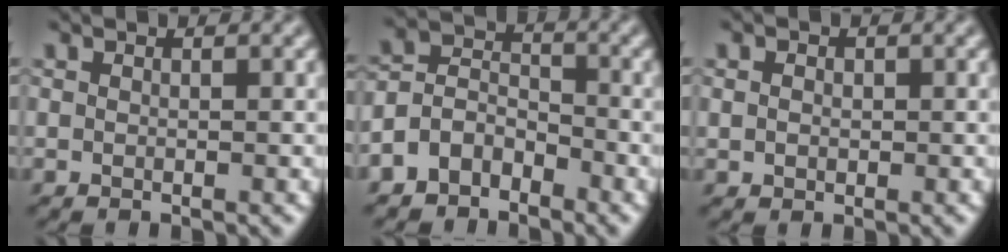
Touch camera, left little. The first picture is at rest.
{"total": 4.1, "force": [-2.8, 2.7, 1.1], "torque": [-0.010, 0.011, -0.066]}
{"total": 1.2, "force": [0.2, 1.1, 0.6], "torque": [-0.012, 0.007, 0.001]}